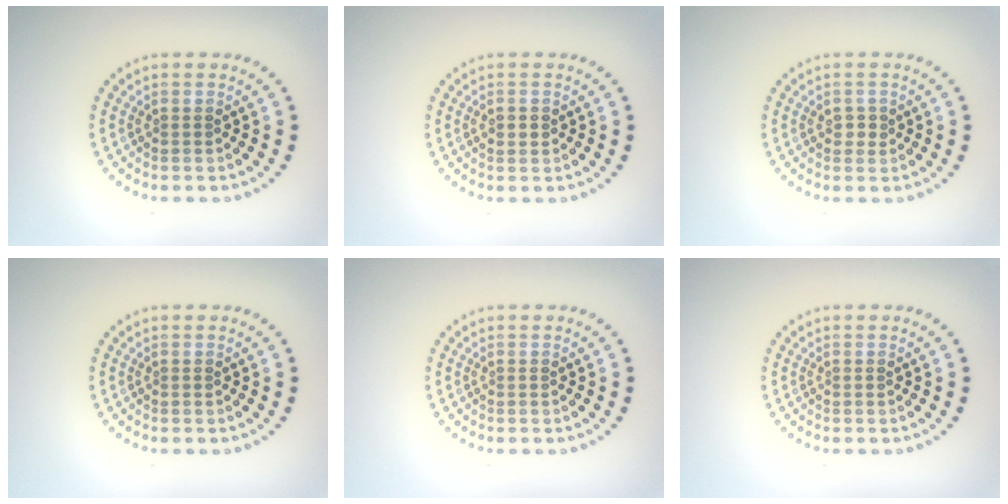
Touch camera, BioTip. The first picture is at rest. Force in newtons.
{"total": 1.2, "press": 1.1, "slide": 0.3}
{"total": 1.2, "press": 1.2, "slide": 0.3}
{"total": 0.0}
{"total": 0.0}
{"total": 0.0}